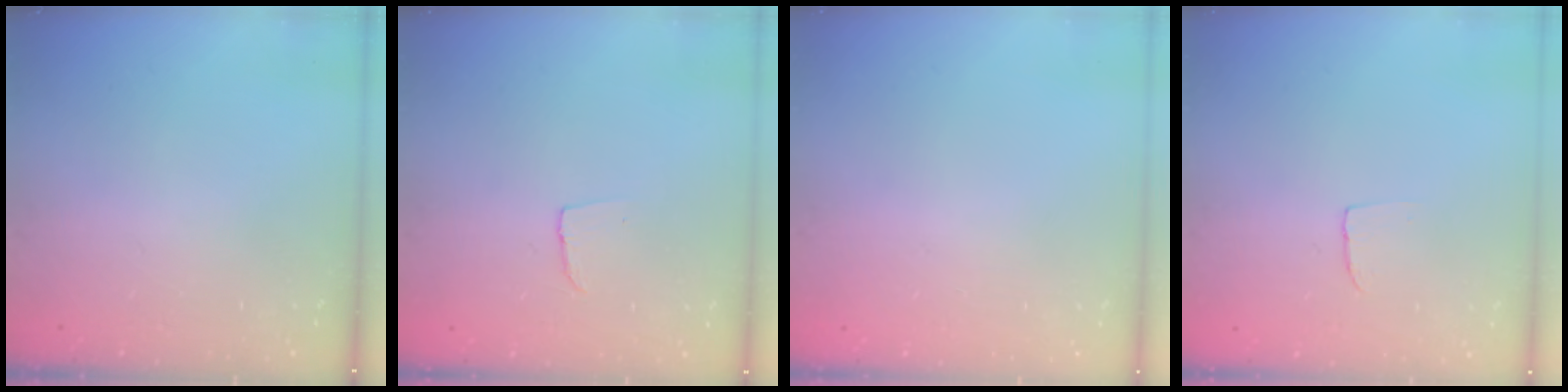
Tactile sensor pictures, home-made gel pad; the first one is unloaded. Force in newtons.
{"total": 4.2, "press": 4.2, "slide": 0.3}
{"total": 0.0}
{"total": 2.4, "press": 2.4, "slide": 0.1}